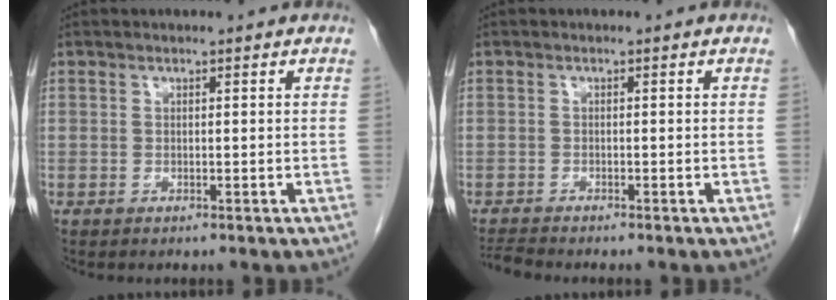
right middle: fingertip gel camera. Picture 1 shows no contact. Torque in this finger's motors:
{"motor_torque": [0.04, -0.03, 0.00, -0.01]}